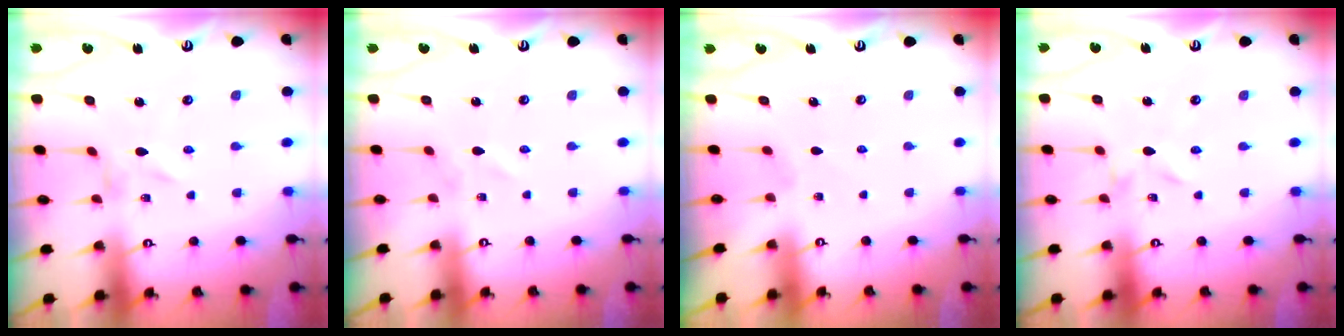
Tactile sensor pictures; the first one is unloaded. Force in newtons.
{"total": 1.4, "press": 1.4, "slide": 0.1}
{"total": 0.0}
{"total": 0.0}